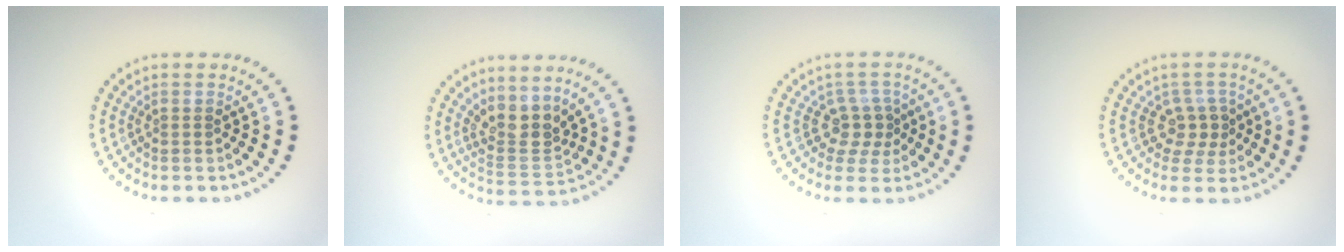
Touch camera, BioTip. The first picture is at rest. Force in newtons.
{"total": 3.2, "press": 2.4, "slide": 2.1}
{"total": 2.5, "press": 1.8, "slide": 1.7}
{"total": 2.1, "press": 1.6, "slide": 1.4}